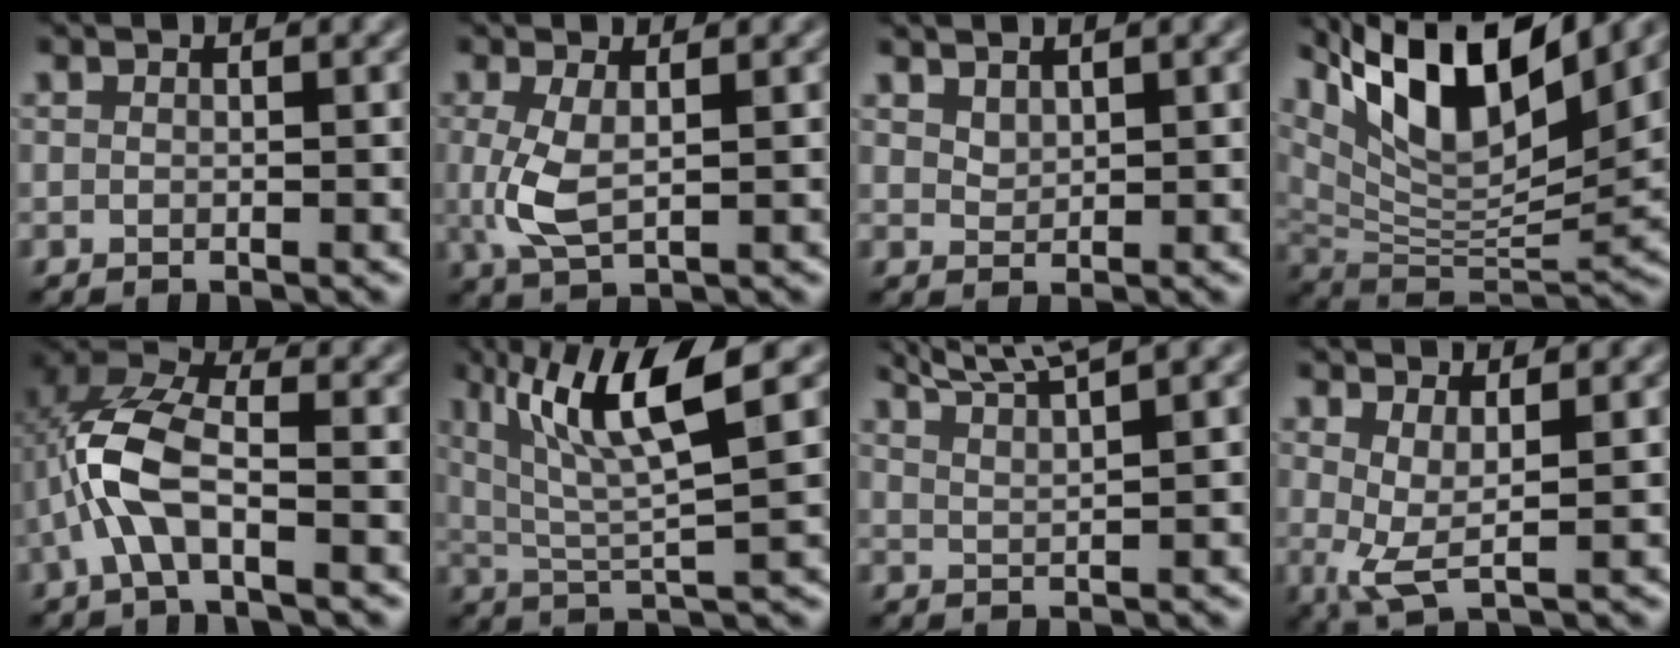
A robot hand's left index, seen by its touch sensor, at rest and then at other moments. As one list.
[{"total": 3.5, "force": [0.3, 1.3, 3.2], "torque": [-0.080, -0.003, 0.007]}, {"total": 1.3, "force": [1.2, 0.3, 0.4], "torque": [-0.013, 0.001, 0.026]}, {"total": 12.6, "force": [7.3, 3.9, 9.5], "torque": [-0.179, 0.004, 0.145]}, {"total": 6.1, "force": [-1.8, 2.5, 5.3], "torque": [-0.119, 0.017, -0.039]}, {"total": 8.2, "force": [3.6, 1.5, 7.2], "torque": [-0.129, 0.005, 0.067]}, {"total": 6.1, "force": [5.1, 0.9, 3.3], "torque": [-0.041, 0.020, 0.055]}, {"total": 3.2, "force": [1.0, 0.8, 2.9], "torque": [-0.055, -0.006, 0.016]}]